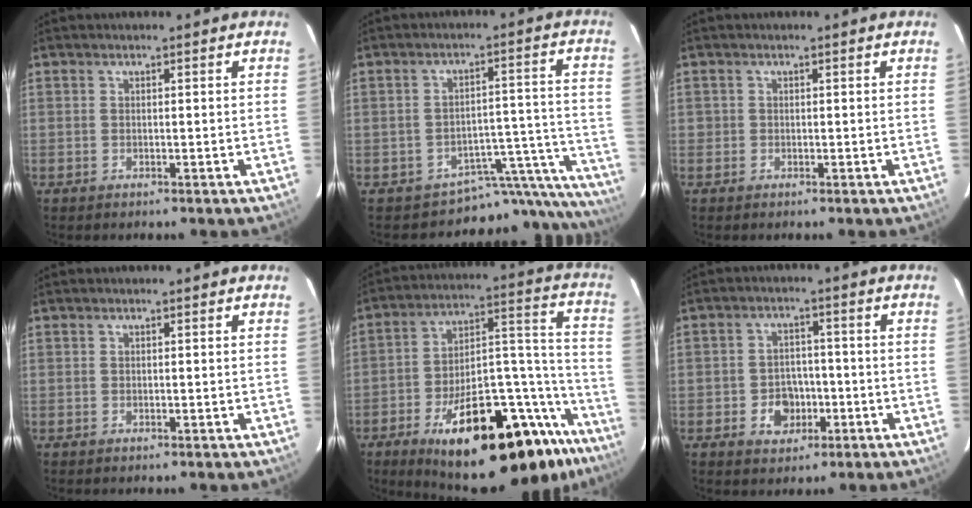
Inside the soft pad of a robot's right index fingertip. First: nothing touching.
{"total": 15.0, "force": [-13.7, 5.7, 2.5], "torque": [0.004, 0.059, -0.184]}
{"total": 0.8, "force": [-0.2, 0.8, 0.0], "torque": [0.001, 0.000, -0.004]}
{"total": 0.0}
{"total": 33.1, "force": [-22.5, 11.4, 21.5], "torque": [-0.278, 0.037, -0.320]}
{"total": 6.2, "force": [-2.4, 5.1, 2.6], "torque": [-0.064, 0.014, -0.024]}